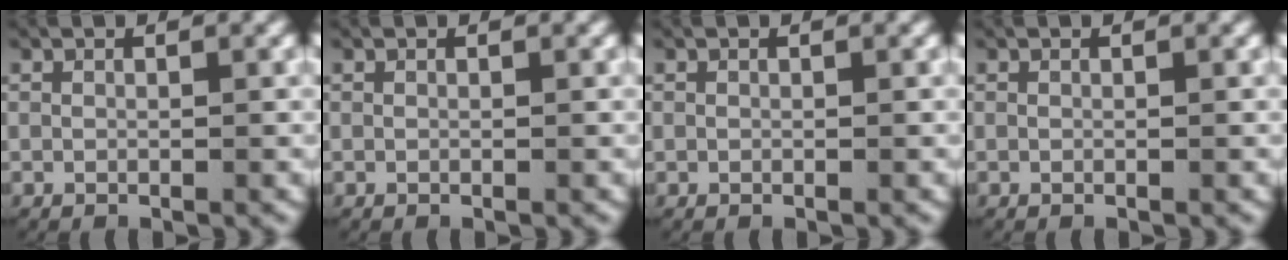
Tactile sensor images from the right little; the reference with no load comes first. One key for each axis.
{"total": 0.0}
{"total": 0.0}
{"total": 0.0}